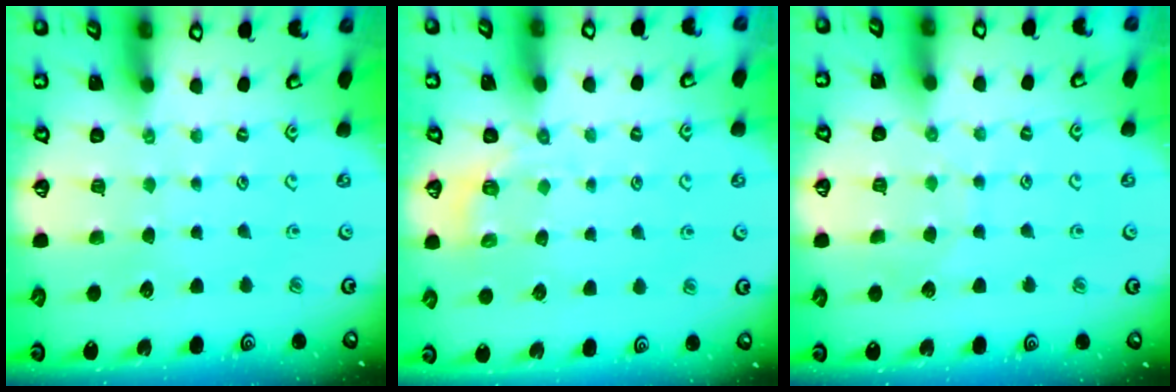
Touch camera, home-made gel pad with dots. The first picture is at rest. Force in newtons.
{"total": 2.8, "press": 2.2, "slide": 1.8}
{"total": 6.0, "press": 5.9, "slide": 0.6}